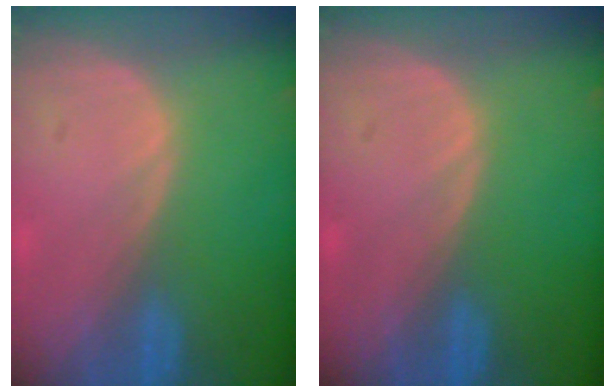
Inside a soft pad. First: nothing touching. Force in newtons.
{"total": 0.0}